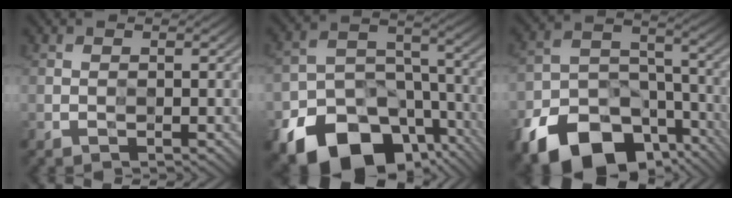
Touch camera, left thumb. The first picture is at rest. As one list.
[{"total": 17.3, "force": [-11.7, 10.9, 6.5], "torque": [-0.127, -0.052, -0.180]}, {"total": 14.8, "force": [-10.3, 8.7, 6.1], "torque": [-0.133, -0.037, -0.175]}]